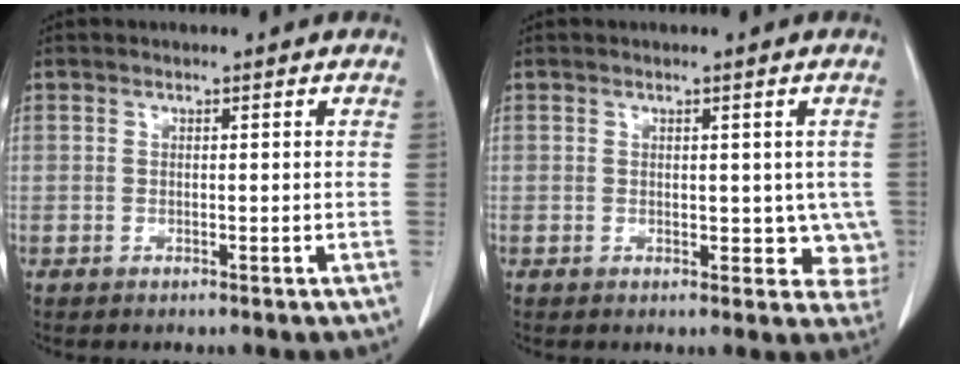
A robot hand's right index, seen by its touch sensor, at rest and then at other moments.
{"total": 4.6, "force": [0.2, 3.0, 3.4], "torque": [-0.013, -0.003, 0.005]}